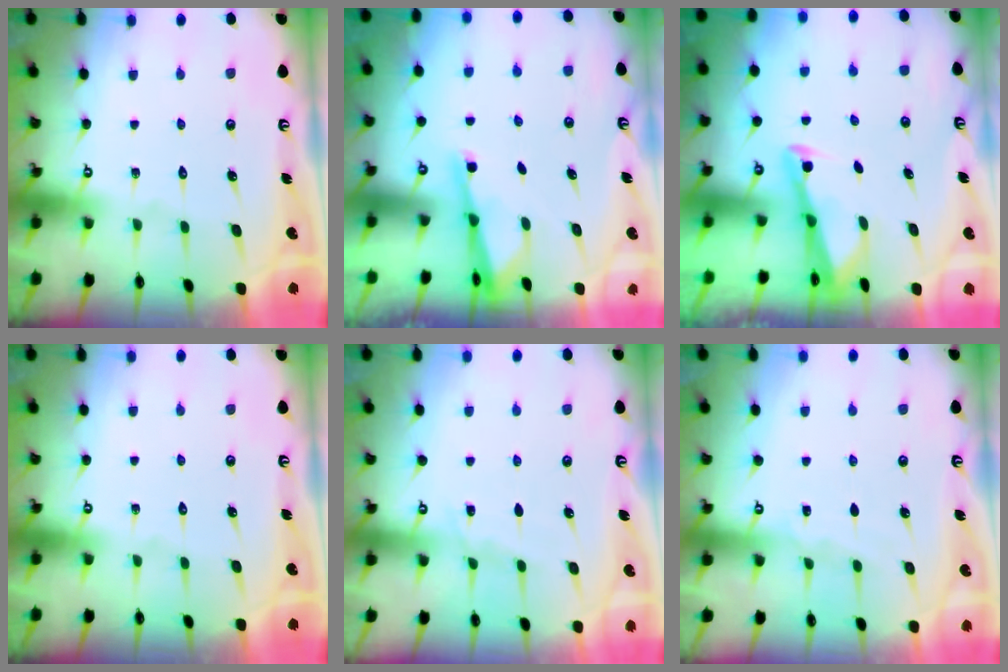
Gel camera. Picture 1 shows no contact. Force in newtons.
{"total": 2.7, "press": 2.7, "slide": 0.5}
{"total": 2.6, "press": 2.6, "slide": 0.1}
{"total": 0.0}
{"total": 4.5, "press": 4.5, "slide": 0.4}
{"total": 3.1, "press": 3.1, "slide": 0.4}